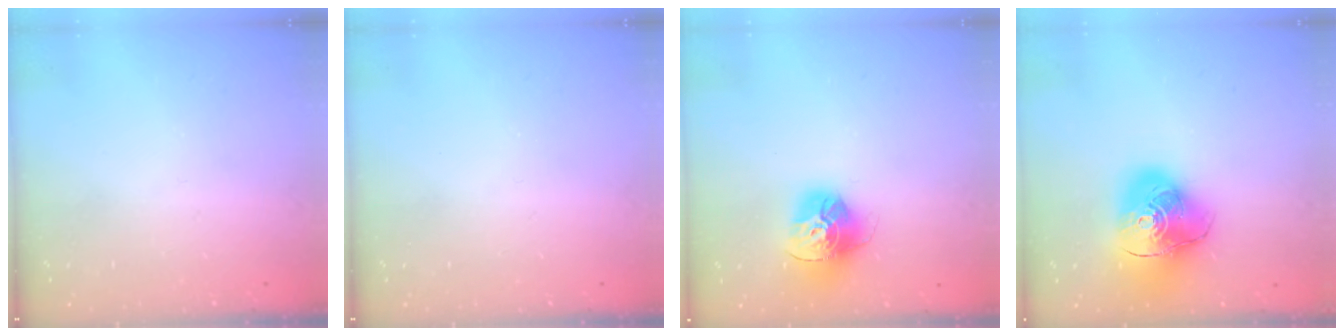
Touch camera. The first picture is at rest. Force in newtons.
{"total": 0.0}
{"total": 16.3, "press": 16.2, "slide": 1.5}
{"total": 18.0, "press": 17.8, "slide": 2.4}